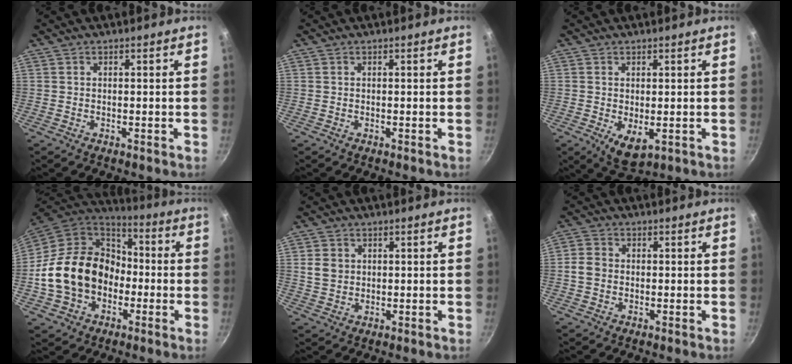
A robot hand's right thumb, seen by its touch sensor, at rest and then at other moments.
{"total": 0.0}
{"total": 5.1, "force": [-0.7, 2.7, 4.3], "torque": [-0.060, -0.014, -0.001]}
{"total": 20.9, "force": [-3.4, 16.4, 12.4], "torque": [-0.198, 0.055, -0.058]}
{"total": 3.9, "force": [0.8, 3.2, 1.9], "torque": [-0.025, 0.001, 0.018]}
{"total": 3.7, "force": [-0.3, 3.1, 2.0], "torque": [-0.033, 0.011, -0.012]}